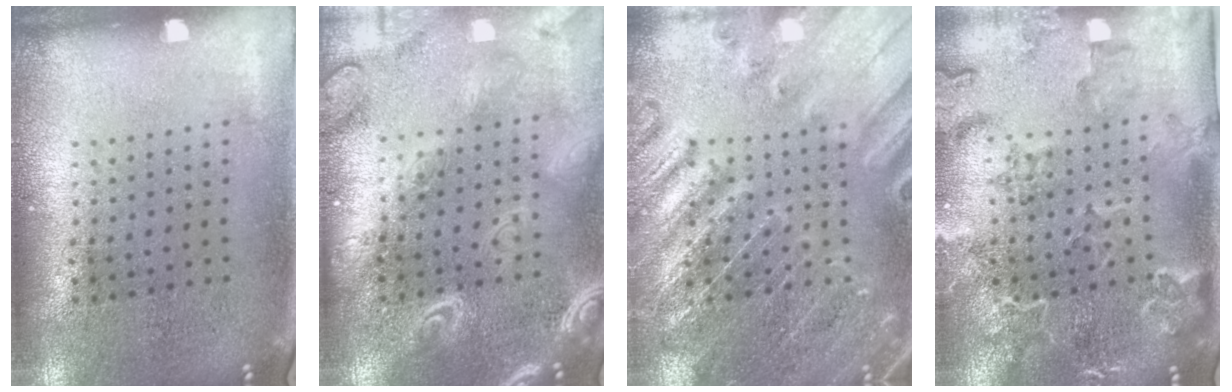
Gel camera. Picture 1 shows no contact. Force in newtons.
{"total": 3.8, "press": 3.7, "slide": 0.5}
{"total": 3.0, "press": 3.0, "slide": 0.3}
{"total": 2.2, "press": 2.2, "slide": 0.6}